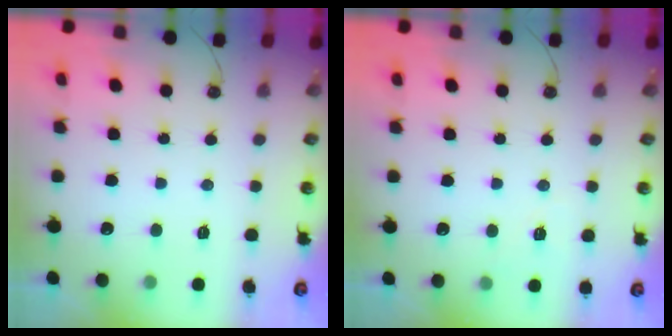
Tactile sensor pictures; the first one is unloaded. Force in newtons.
{"total": 4.6, "press": 4.5, "slide": 0.6}